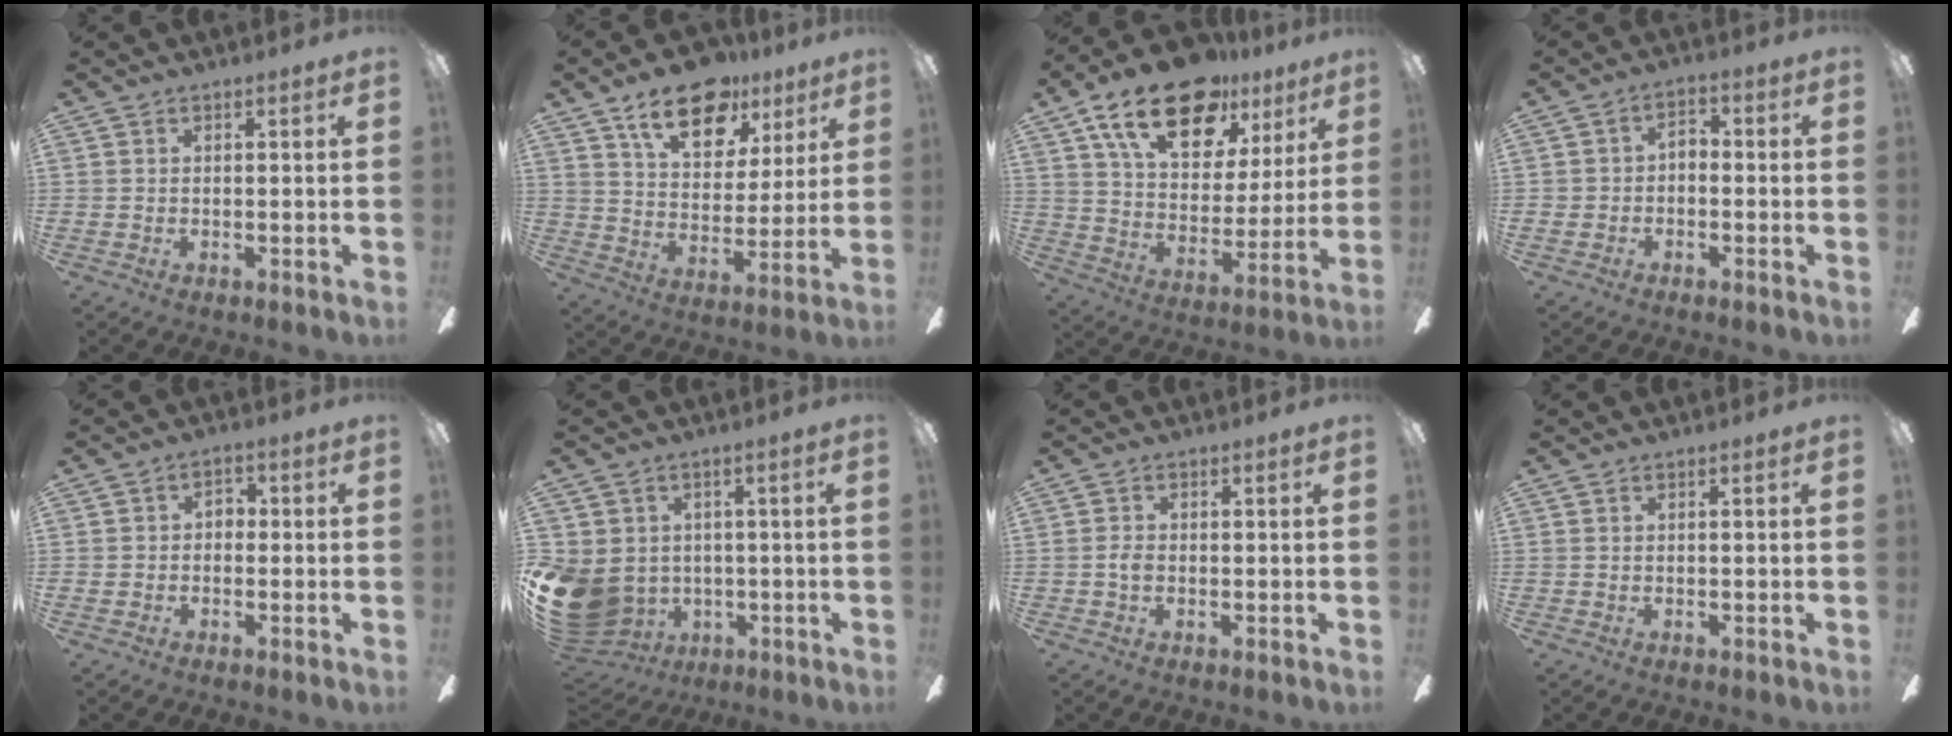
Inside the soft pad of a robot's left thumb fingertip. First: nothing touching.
{"total": 17.2, "force": [11.2, 9.1, 9.4], "torque": [-0.145, -0.050, 0.196]}
{"total": 21.5, "force": [13.7, 10.9, 12.6], "torque": [-0.209, -0.070, 0.240]}
{"total": 3.6, "force": [-1.7, 2.7, 1.7], "torque": [-0.031, 0.014, -0.034]}
{"total": 3.2, "force": [-1.0, 2.6, 1.6], "torque": [-0.032, 0.013, -0.022]}
{"total": 11.8, "force": [-2.1, 10.2, 5.6], "torque": [-0.145, 0.006, -0.033]}
{"total": 1.7, "force": [-0.5, 1.0, 1.3], "torque": [-0.025, 0.005, -0.010]}
{"total": 0.0}